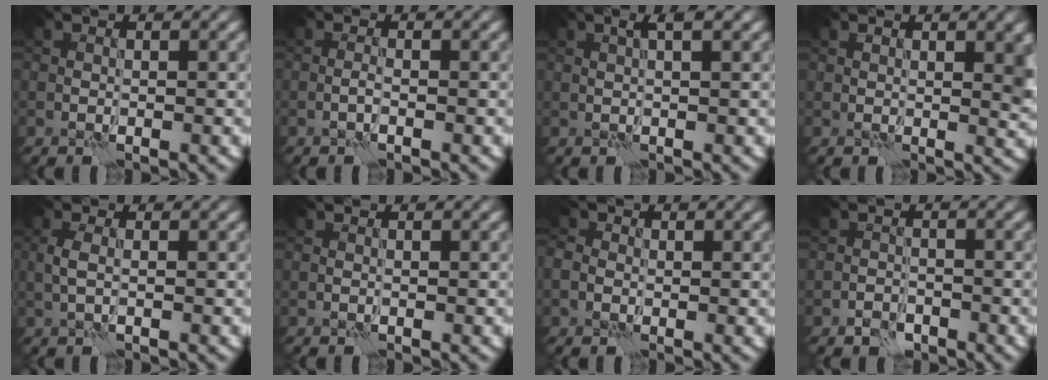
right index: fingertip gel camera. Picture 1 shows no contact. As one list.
[{"total": 0.8, "force": [-0.4, 0.0, 0.6], "torque": [-0.013, 0.003, -0.011]}, {"total": 2.0, "force": [1.0, 0.1, 1.7], "torque": [-0.026, -0.003, 0.015]}, {"total": 2.6, "force": [0.9, 1.1, 2.2], "torque": [-0.033, 0.000, 0.017]}, {"total": 1.4, "force": [0.0, 0.6, 1.3], "torque": [-0.032, 0.004, -0.002]}, {"total": 0.0}, {"total": 2.2, "force": [-0.2, 2.0, 0.9], "torque": [-0.008, 0.007, -0.011]}, {"total": 1.5, "force": [-1.1, 0.9, 0.5], "torque": [-0.003, 0.004, -0.023]}]